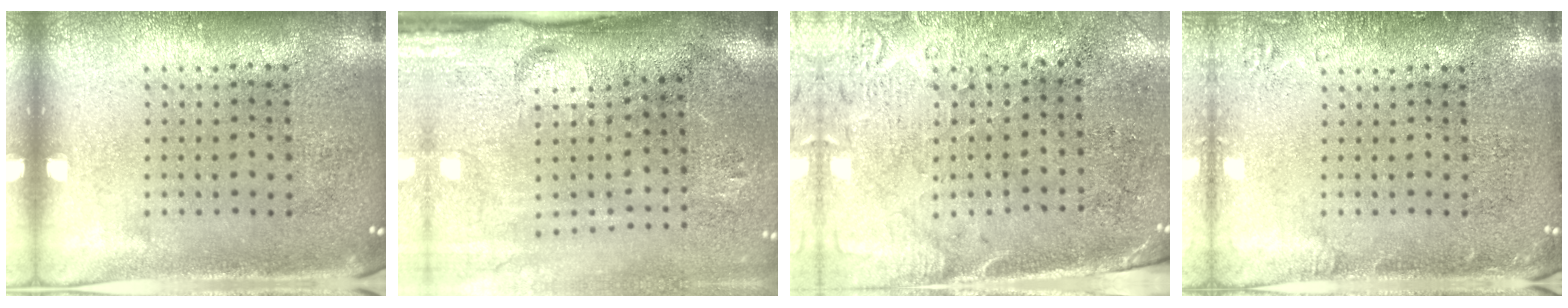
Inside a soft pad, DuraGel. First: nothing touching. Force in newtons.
{"total": 4.5, "press": 3.6, "slide": 2.6}
{"total": 2.7, "press": 2.4, "slide": 1.2}
{"total": 1.8, "press": 1.7, "slide": 0.4}